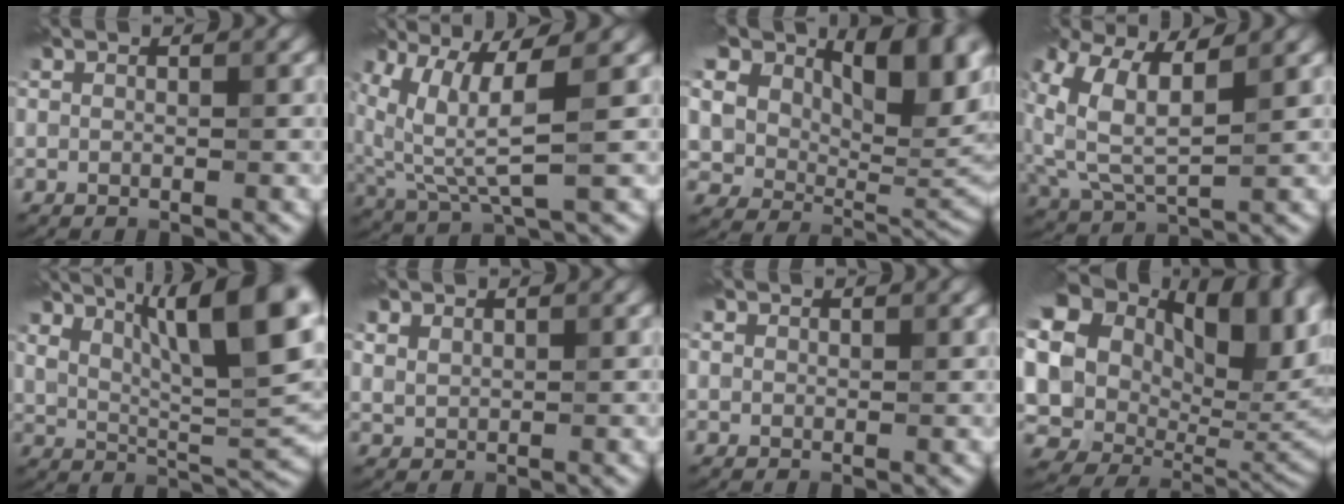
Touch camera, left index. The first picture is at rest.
{"total": 6.7, "force": [2.2, 1.6, 6.1], "torque": [-0.148, -0.007, 0.051]}
{"total": 16.2, "force": [7.7, 9.2, 10.8], "torque": [-0.177, 0.041, 0.131]}
{"total": 7.0, "force": [2.2, 3.4, 5.6], "torque": [-0.147, 0.004, 0.043]}
{"total": 12.2, "force": [6.2, 3.6, 9.9], "torque": [-0.148, 0.014, 0.103]}
{"total": 1.7, "force": [1.1, 1.1, 0.7], "torque": [-0.028, 0.002, 0.033]}
{"total": 0.9, "force": [0.5, 0.7, 0.2], "torque": [-0.004, -0.002, 0.010]}
{"total": 21.6, "force": [6.6, 15.9, 13.0], "torque": [-0.285, 0.016, 0.152]}